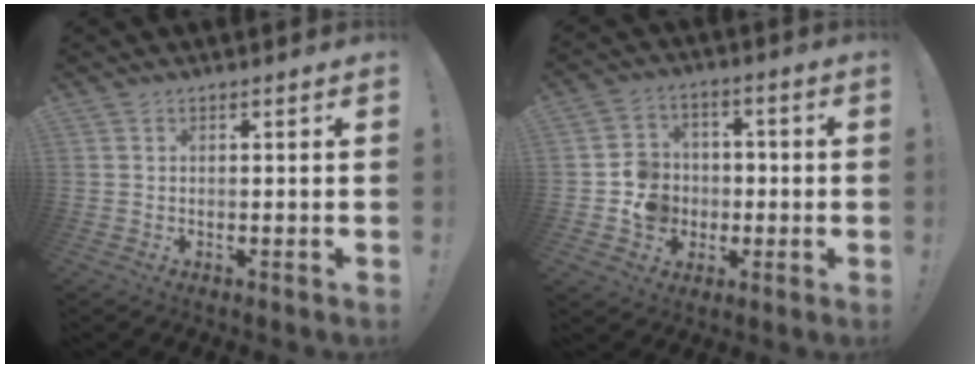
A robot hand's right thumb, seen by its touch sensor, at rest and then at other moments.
{"total": 10.6, "force": [-3.1, 9.8, 2.8], "torque": [-0.035, 0.031, -0.047]}